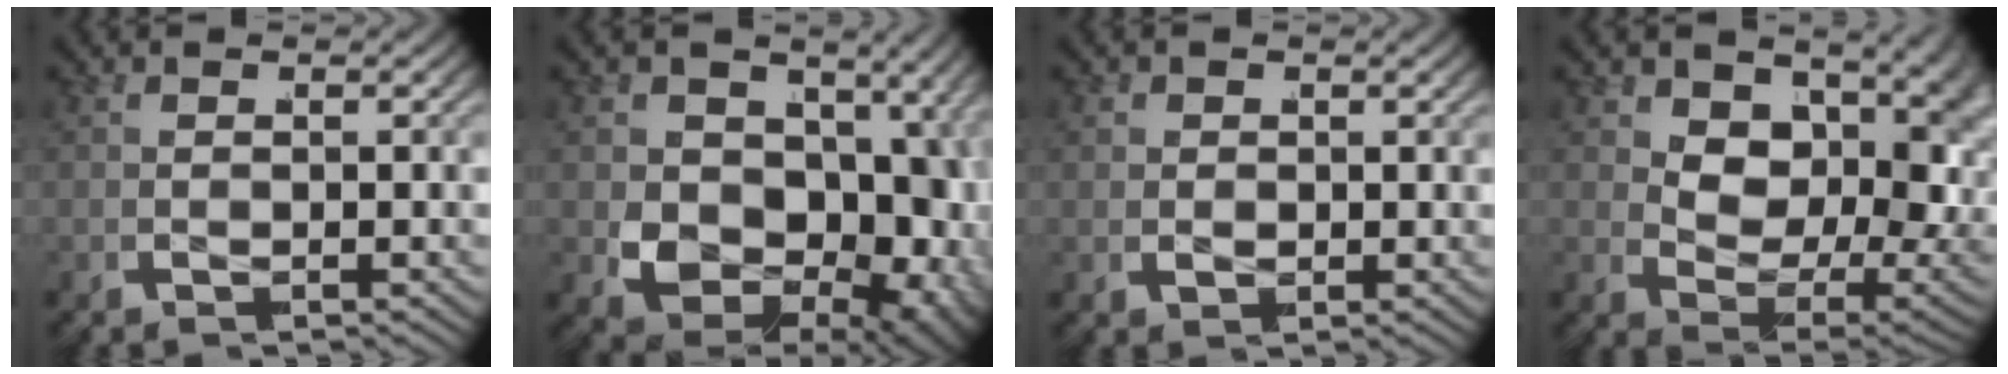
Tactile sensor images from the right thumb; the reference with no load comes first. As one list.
[{"total": 19.2, "force": [-1.6, 13.9, 13.1], "torque": [-0.244, -0.051, -0.007]}, {"total": 1.5, "force": [0.3, 1.4, 0.7], "torque": [-0.012, -0.009, 0.010]}, {"total": 12.9, "force": [-0.4, 7.9, 10.2], "torque": [-0.190, -0.055, 0.020]}]